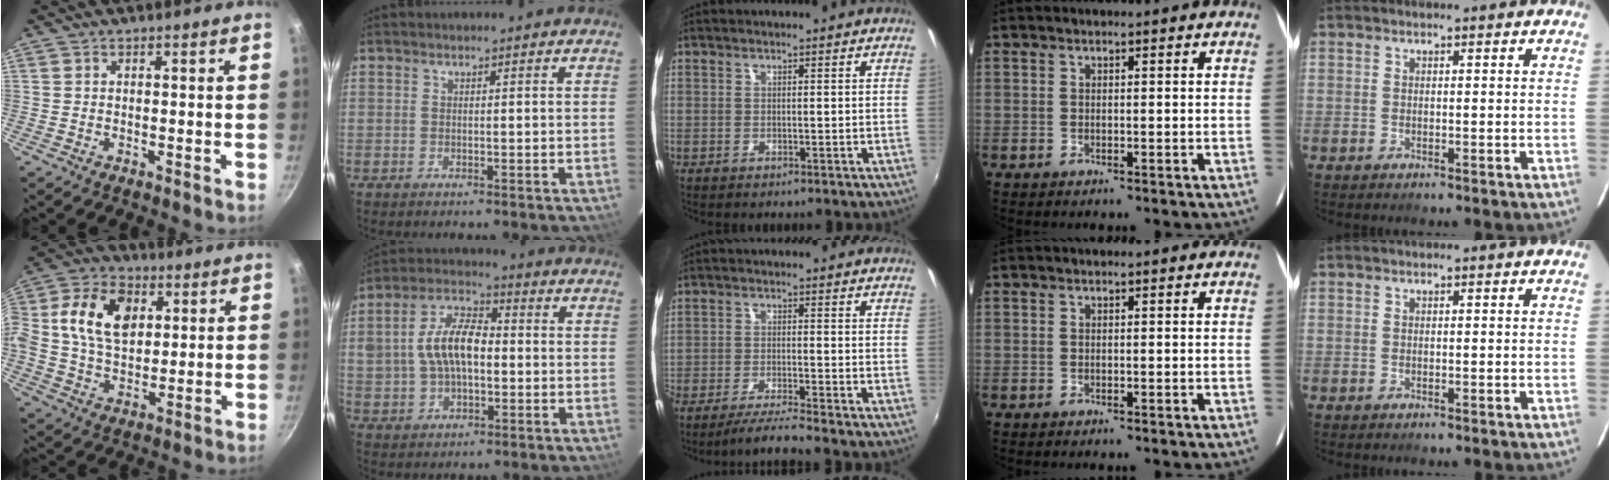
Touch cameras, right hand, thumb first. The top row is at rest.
{"thumb": {"total": 14.9, "force": [3.3, 10.2, 10.3], "torque": [-0.174, 0.009, 0.046]}, "index": {"total": 10.8, "force": [-0.1, 6.1, 8.8], "torque": [-0.178, 0.022, -0.001]}, "middle": {"total": 6.3, "force": [-5.6, -1.0, 2.6], "torque": [-0.070, -0.011, -0.099]}}